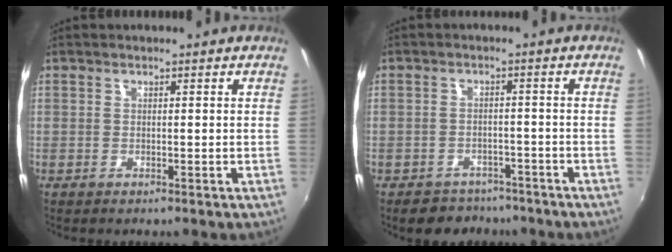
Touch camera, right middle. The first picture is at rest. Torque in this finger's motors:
{"motor_torque": [0.89, -0.99, 0.16, 0.04]}